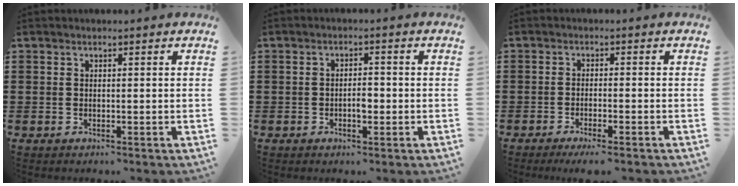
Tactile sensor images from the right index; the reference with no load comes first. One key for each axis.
{"total": 2.5, "fx": -0.6, "fy": 1.0, "fz": 2.2, "tx": -0.042, "ty": 0.003, "tz": -0.011}
{"total": 2.0, "fx": -1.6, "fy": -0.1, "fz": 1.1, "tx": -0.025, "ty": -0.003, "tz": -0.033}